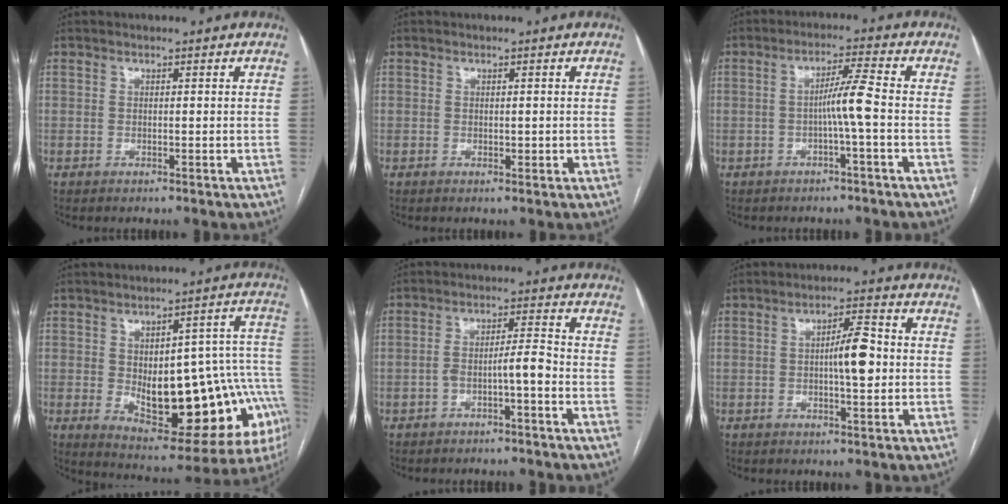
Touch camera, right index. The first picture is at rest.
{"total": 1.0, "force": [-0.1, 0.6, 0.8], "torque": [-0.010, -0.001, 0.001]}
{"total": 4.8, "force": [-1.1, -0.6, 4.7], "torque": [-0.082, 0.010, -0.019]}
{"total": 24.8, "force": [-5.0, 9.2, 22.5], "torque": [-0.226, 0.029, -0.040]}
{"total": 4.5, "force": [-2.0, 0.5, 4.0], "torque": [-0.069, 0.019, -0.031]}
{"total": 6.1, "force": [-0.1, 1.2, 5.9], "torque": [-0.097, 0.010, -0.003]}